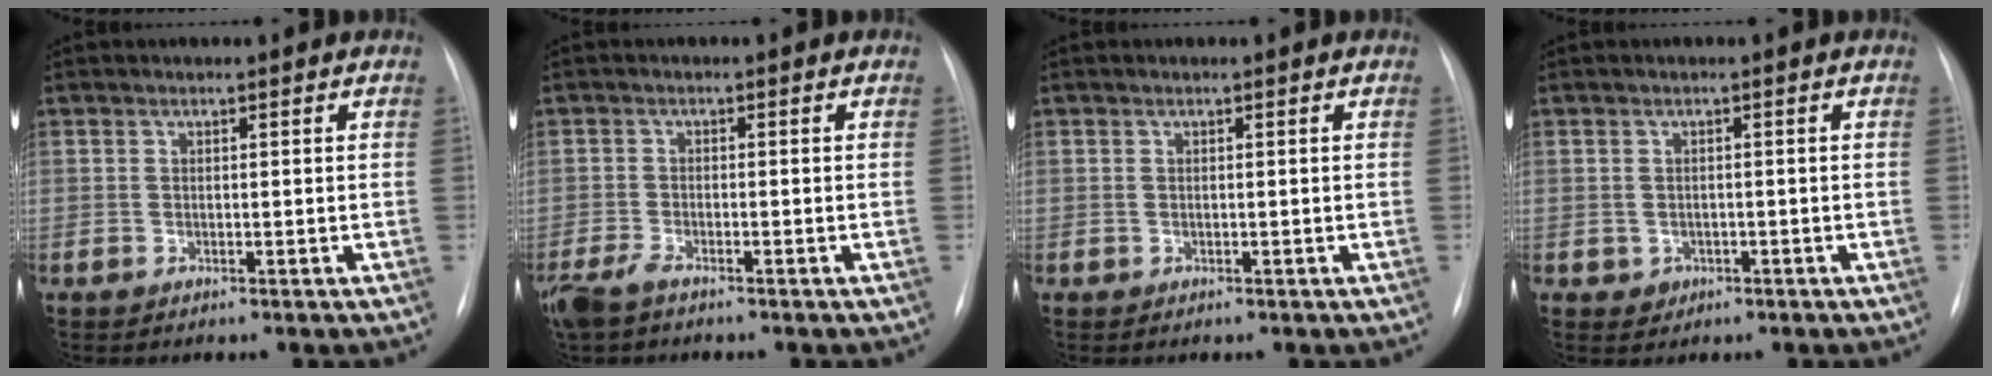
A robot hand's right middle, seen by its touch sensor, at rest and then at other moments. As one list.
[{"total": 4.1, "force": [-3.1, 1.1, 2.4], "torque": [-0.059, -0.010, -0.059]}, {"total": 0.0}, {"total": 1.7, "force": [-0.6, 1.5, 0.3], "torque": [-0.002, 0.005, -0.003]}]